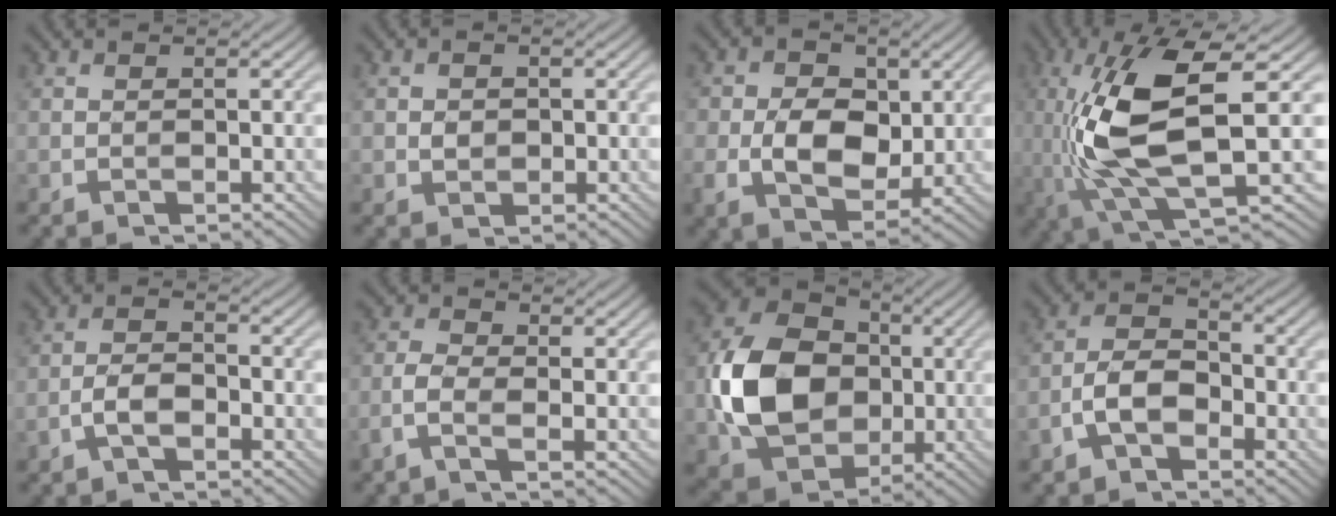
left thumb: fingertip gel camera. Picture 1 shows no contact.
{"total": 1.6, "force": [-0.2, 1.4, 0.8], "torque": [-0.021, -0.002, -0.007]}
{"total": 8.2, "force": [-0.4, 5.6, 5.9], "torque": [-0.119, -0.002, -0.012]}
{"total": 11.9, "force": [-0.7, 3.7, 11.3], "torque": [-0.236, 0.002, -0.007]}
{"total": 3.4, "force": [-2.0, 1.3, 2.4], "torque": [-0.053, 0.005, -0.045]}
{"total": 2.9, "force": [-1.3, 1.0, 2.4], "torque": [-0.064, 0.006, -0.035]}
{"total": 13.6, "force": [-1.2, 10.7, 8.3], "torque": [-0.185, 0.011, -0.022]}
{"total": 5.6, "force": [-2.9, 3.0, 3.7], "torque": [-0.071, 0.012, -0.066]}